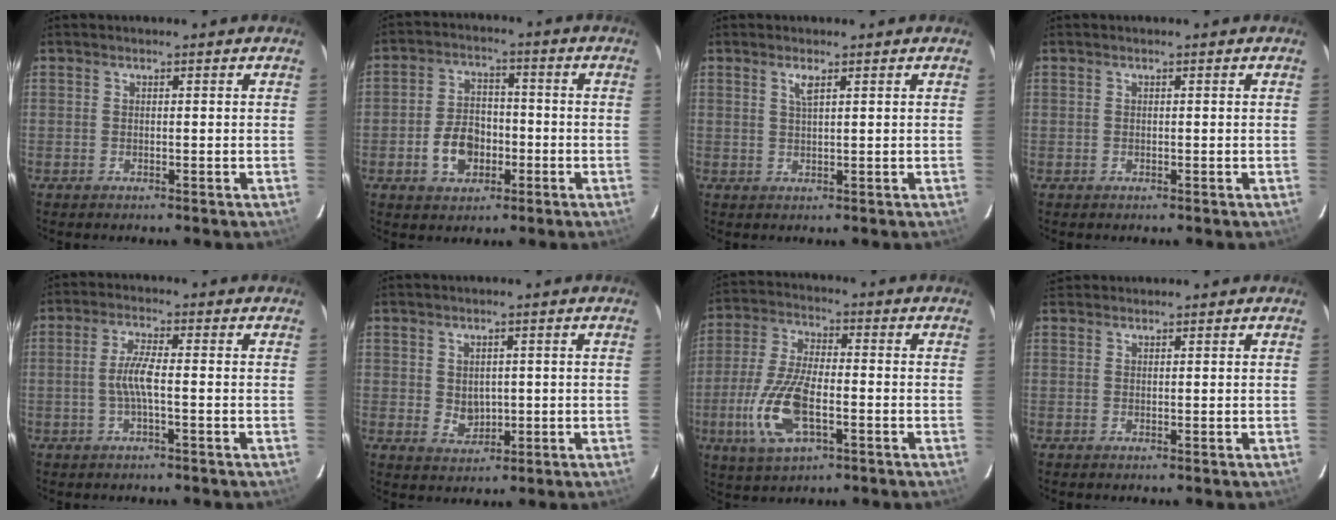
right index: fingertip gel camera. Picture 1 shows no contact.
{"total": 8.2, "force": [-2.8, 5.8, 5.0], "torque": [-0.102, 0.019, -0.040]}
{"total": 1.8, "force": [1.0, 0.3, 1.5], "torque": [-0.029, 0.001, 0.018]}
{"total": 0.0}
{"total": 4.4, "force": [-0.9, 0.3, 4.3], "torque": [-0.088, 0.002, -0.016]}
{"total": 3.6, "force": [0.4, 3.0, 1.9], "torque": [-0.031, 0.000, 0.014]}
{"total": 13.0, "force": [-4.1, 5.3, 11.2], "torque": [-0.243, -0.006, -0.077]}
{"total": 1.9, "force": [1.7, 0.9, 0.1], "torque": [-0.001, 0.013, 0.028]}